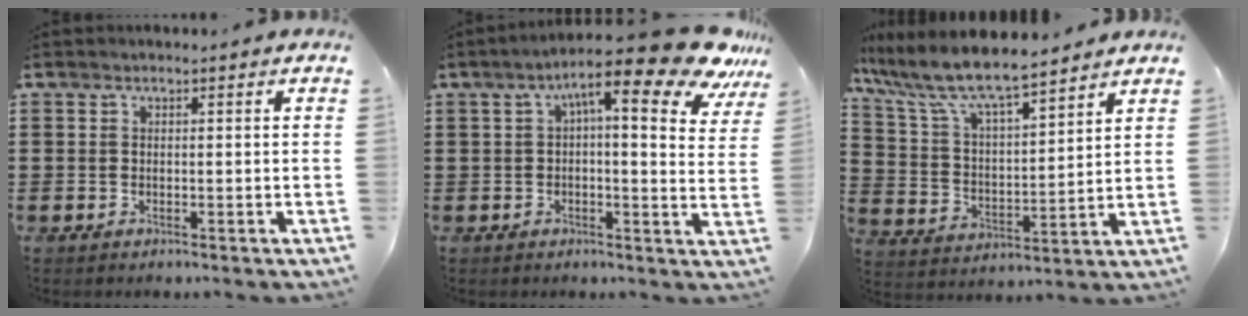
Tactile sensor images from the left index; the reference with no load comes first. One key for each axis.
{"total": 13.1, "fx": 7.6, "fy": 2.2, "fz": 10.4, "tx": -0.169, "ty": -0.033, "tz": 0.116}
{"total": 8.4, "fx": 7.4, "fy": 1.1, "fz": 3.8, "tx": -0.108, "ty": -0.039, "tz": 0.126}